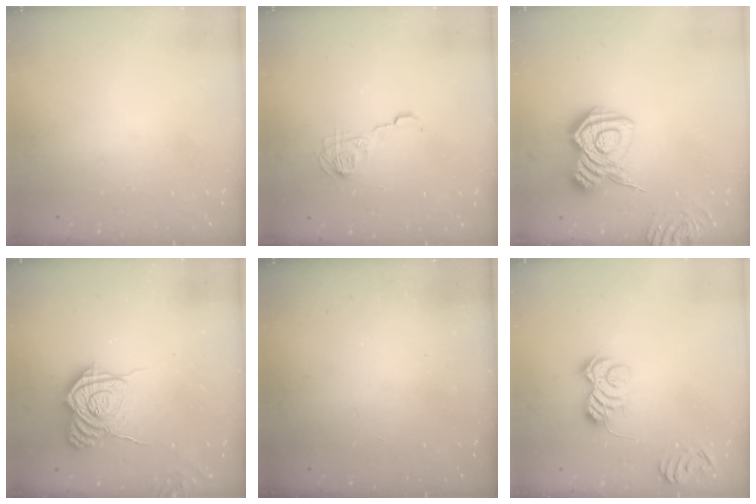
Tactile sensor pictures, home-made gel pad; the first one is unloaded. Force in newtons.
{"total": 8.0, "press": 8.0, "slide": 0.1}
{"total": 14.3, "press": 14.3, "slide": 0.7}
{"total": 11.4, "press": 11.3, "slide": 1.0}
{"total": 2.5, "press": 2.4, "slide": 0.8}
{"total": 6.4, "press": 6.4, "slide": 0.8}